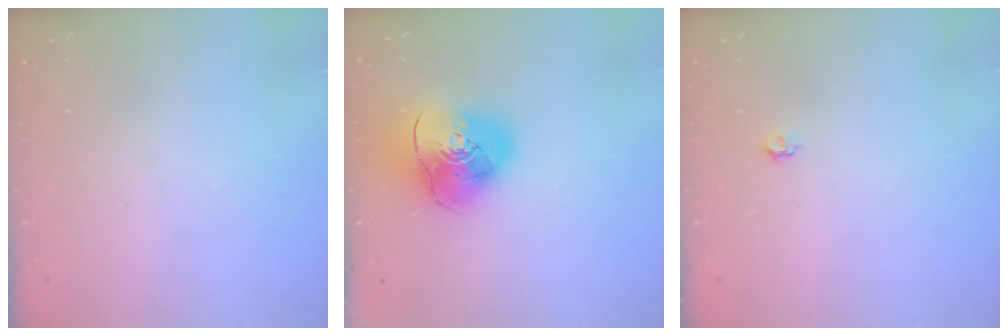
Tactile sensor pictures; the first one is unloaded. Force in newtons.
{"total": 14.3, "press": 14.2, "slide": 1.9}
{"total": 4.0, "press": 3.9, "slide": 0.7}